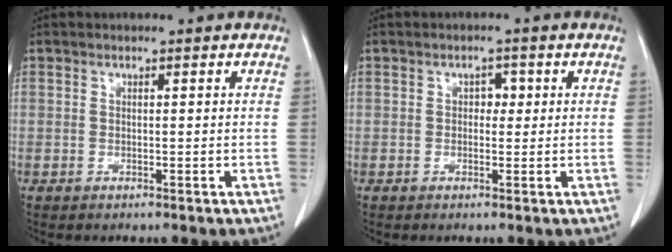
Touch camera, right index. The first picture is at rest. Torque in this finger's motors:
{"motor_torque": [0.00, 0.01, 0.00, 0.00]}